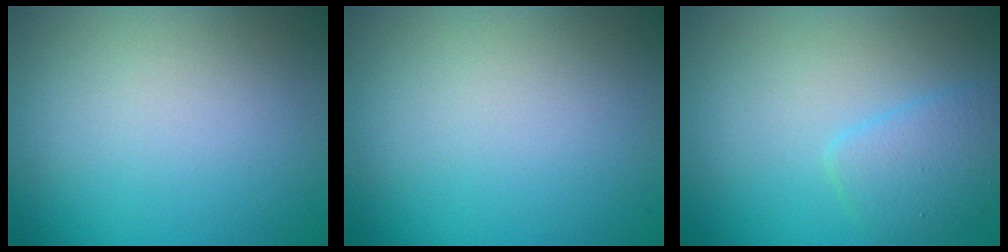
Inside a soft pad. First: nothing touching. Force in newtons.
{"total": 0.0}
{"total": 2.7, "press": 2.7, "slide": 0.1}